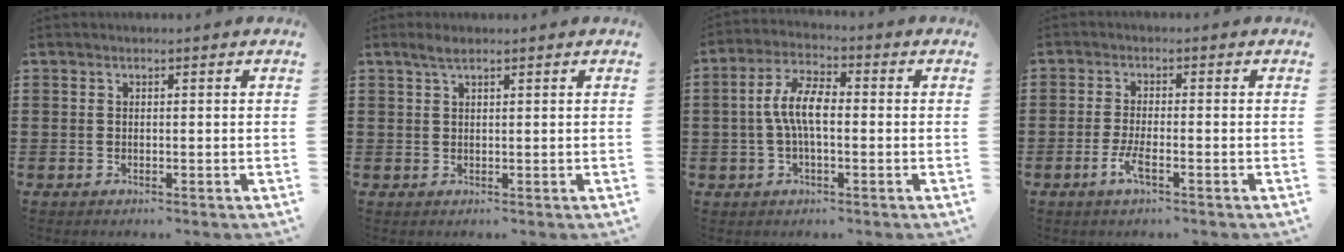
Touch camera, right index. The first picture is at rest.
{"total": 1.7, "force": [1.2, 0.5, 1.2], "torque": [-0.025, 0.004, 0.020]}
{"total": 6.8, "force": [-0.5, 2.6, 6.2], "torque": [-0.133, 0.002, -0.015]}
{"total": 3.4, "force": [-1.7, 0.6, 2.9], "torque": [-0.068, -0.007, -0.037]}